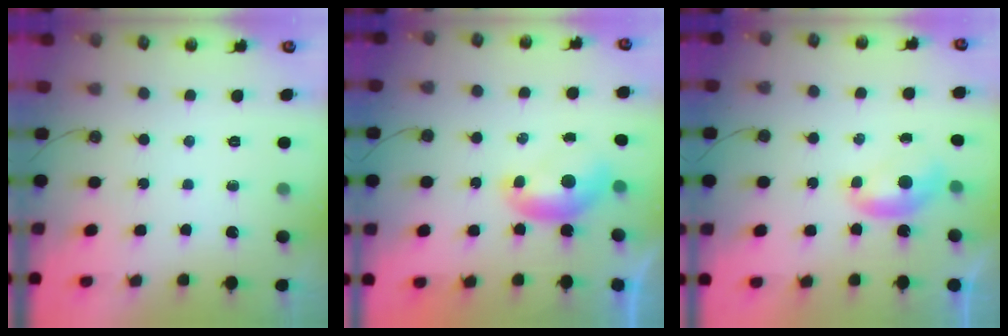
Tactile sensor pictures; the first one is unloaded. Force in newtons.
{"total": 0.0}
{"total": 0.7, "press": 0.3, "slide": 0.6}